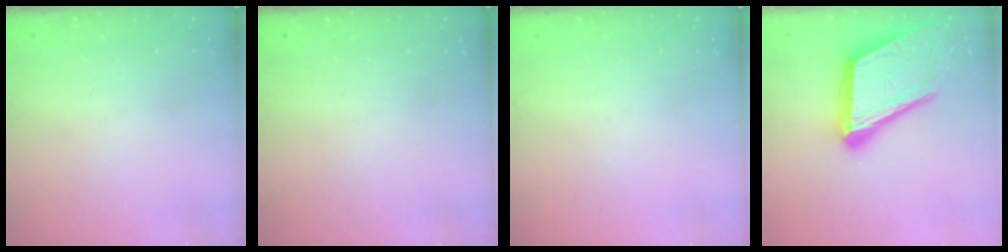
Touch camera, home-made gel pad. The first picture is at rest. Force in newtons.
{"total": 0.0}
{"total": 0.0}
{"total": 24.2, "press": 23.8, "slide": 4.4}